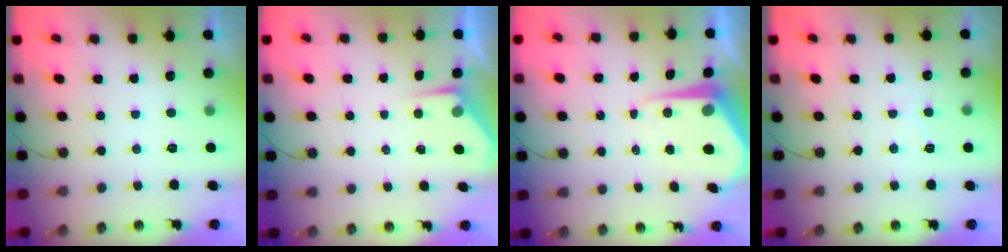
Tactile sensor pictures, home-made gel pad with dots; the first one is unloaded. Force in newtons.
{"total": 2.9, "press": 2.9, "slide": 0.5}
{"total": 7.7, "press": 7.6, "slide": 0.6}
{"total": 5.1, "press": 5.1, "slide": 0.5}